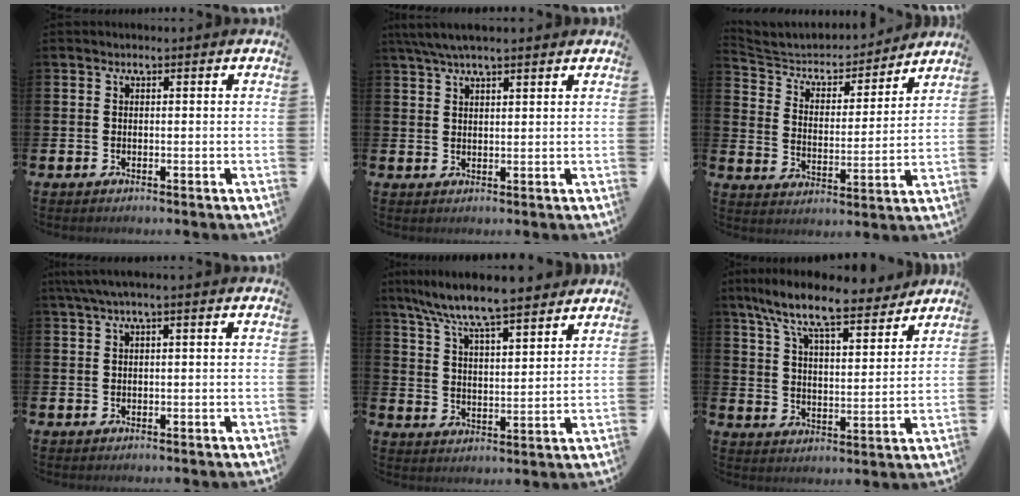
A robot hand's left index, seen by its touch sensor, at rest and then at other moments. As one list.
[{"total": 4.5, "force": [3.7, 0.8, 2.4], "torque": [-0.049, -0.006, 0.067]}, {"total": 5.3, "force": [4.9, 2.0, 0.5], "torque": [-0.043, -0.042, 0.078]}, {"total": 2.0, "force": [0.9, 0.1, 1.8], "torque": [-0.036, 0.003, 0.017]}, {"total": 8.3, "force": [7.8, 0.6, 2.9], "torque": [-0.084, -0.046, 0.138]}, {"total": 10.0, "force": [8.9, 1.7, 4.4], "torque": [-0.104, -0.054, 0.151]}]